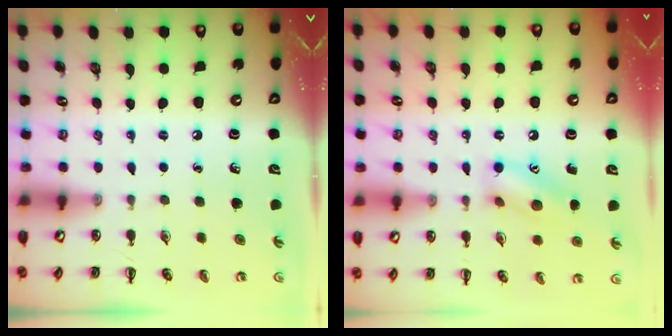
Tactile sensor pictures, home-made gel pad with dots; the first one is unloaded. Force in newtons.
{"total": 11.7, "press": 11.6, "slide": 1.1}